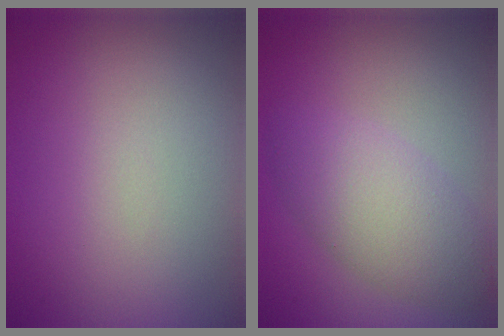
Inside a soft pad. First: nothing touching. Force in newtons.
{"total": 4.8, "press": 4.8, "slide": 0.0}